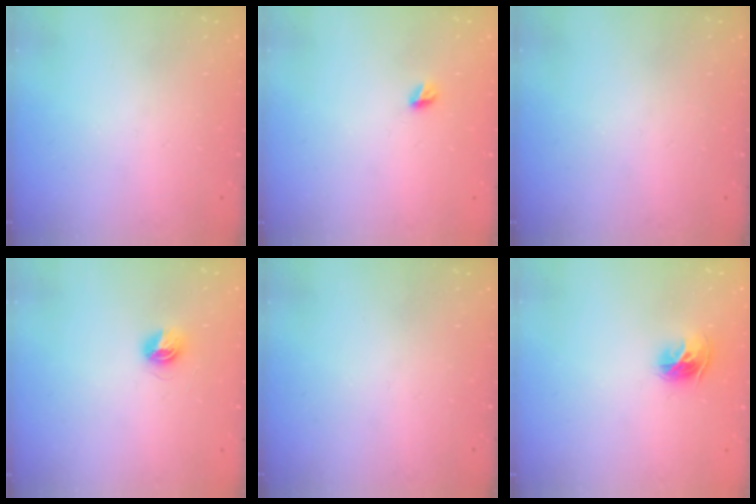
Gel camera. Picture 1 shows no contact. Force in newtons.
{"total": 4.9, "press": 4.9, "slide": 0.5}
{"total": 0.0}
{"total": 5.6, "press": 5.6, "slide": 0.5}
{"total": 0.0}
{"total": 9.2, "press": 9.1, "slide": 0.9}